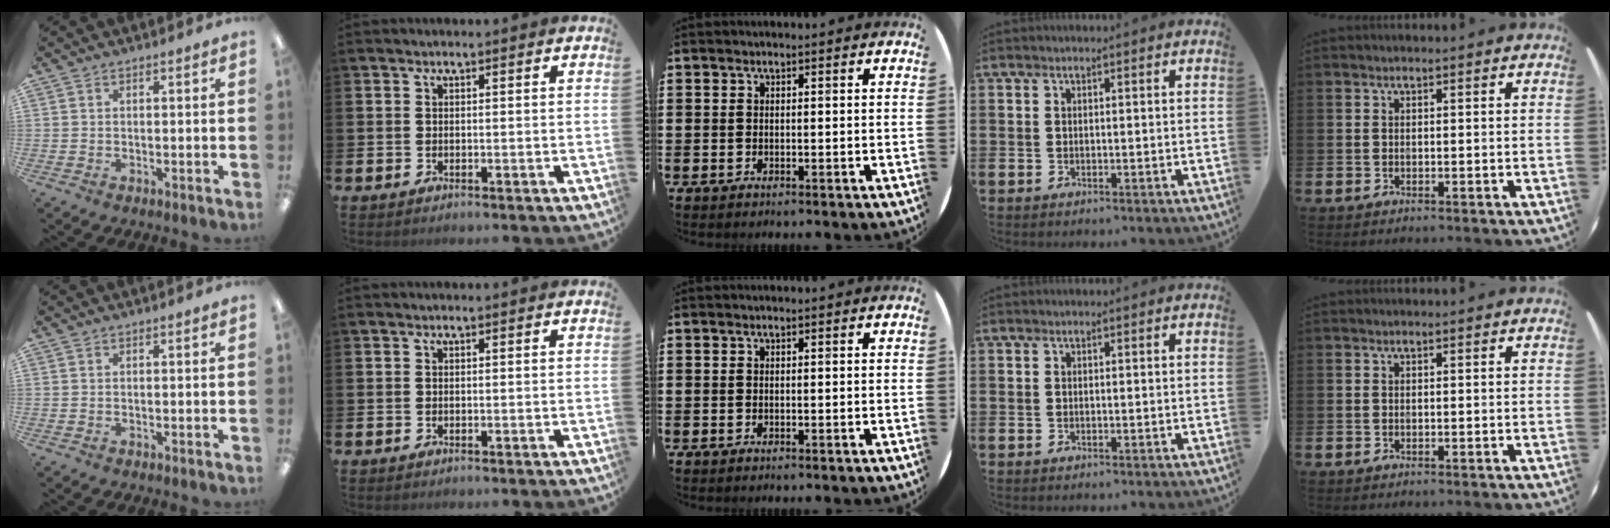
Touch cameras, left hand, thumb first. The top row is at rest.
{}